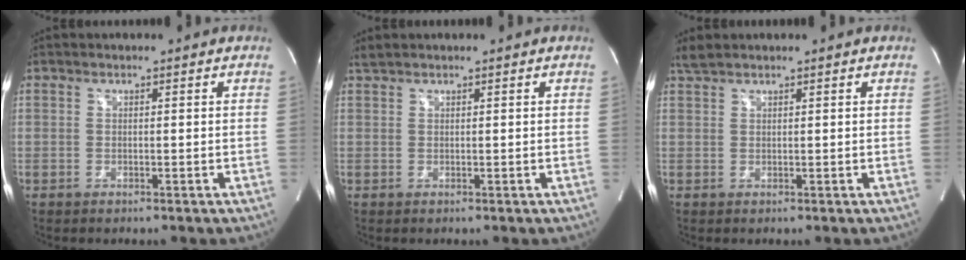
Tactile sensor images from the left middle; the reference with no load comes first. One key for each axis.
{"total": 0.9, "fx": 0.9, "fy": -0.1, "fz": 0.1, "tx": -0.011, "ty": 0.011, "tz": 0.024}
{"total": 1.7, "fx": 1.6, "fy": 0.1, "fz": 0.4, "tx": -0.018, "ty": 0.013, "tz": 0.038}